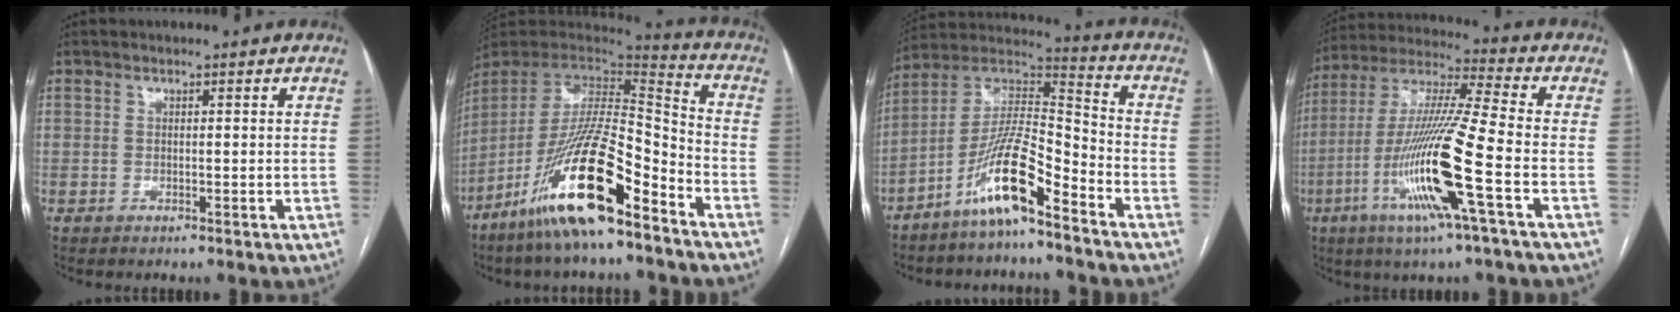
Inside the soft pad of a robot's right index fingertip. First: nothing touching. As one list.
[{"total": 20.1, "force": [-12.7, 2.8, 15.3], "torque": [-0.307, -0.027, -0.236]}, {"total": 12.7, "force": [-8.0, 1.5, 9.7], "torque": [-0.190, 0.012, -0.154]}, {"total": 17.4, "force": [-5.9, -0.8, 16.3], "torque": [-0.330, -0.015, -0.118]}]